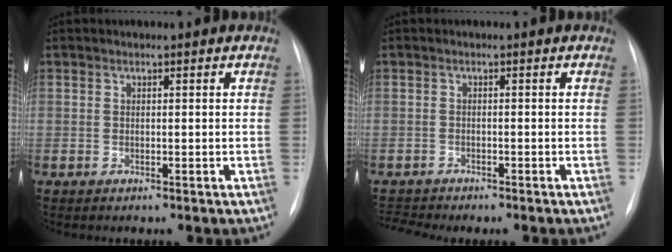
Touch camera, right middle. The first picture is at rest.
{"total": 2.2, "force": [-2.2, -0.2, -0.1], "torque": [0.004, -0.010, -0.035]}